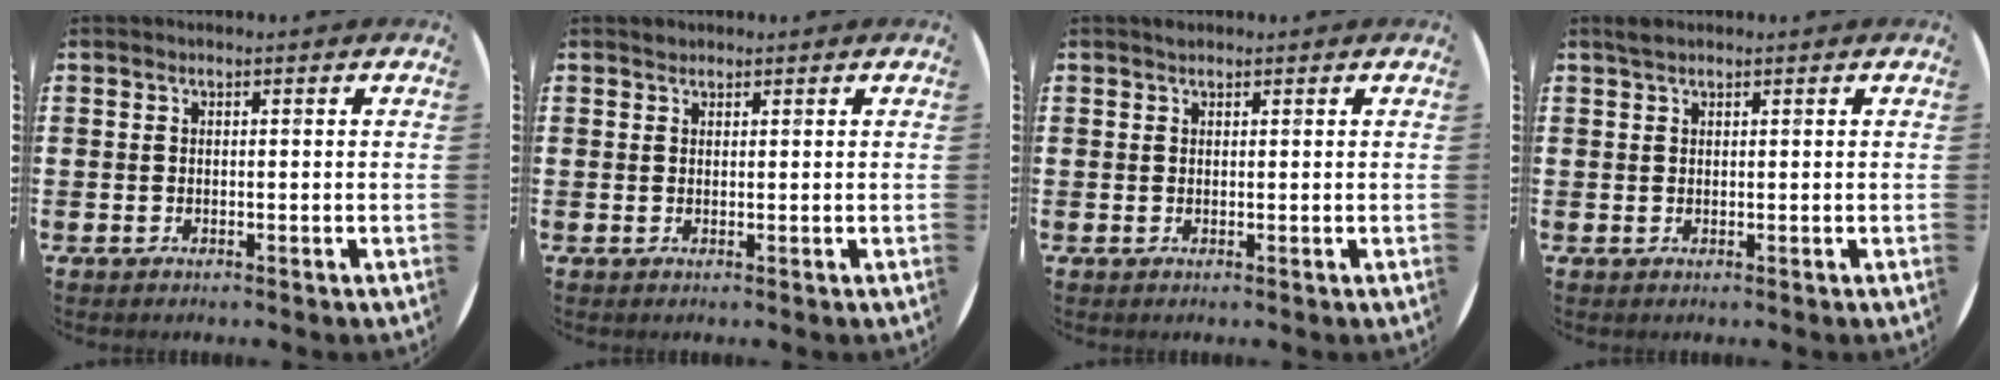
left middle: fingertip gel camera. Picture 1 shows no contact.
{"total": 0.7, "force": [0.7, 0.3, -0.1], "torque": [0.011, 0.000, 0.011]}
{"total": 0.5, "force": [0.5, 0.2, 0.0], "torque": [-0.001, 0.002, 0.009]}
{"total": 1.1, "force": [1.0, 0.4, 0.3], "torque": [-0.007, 0.004, 0.018]}